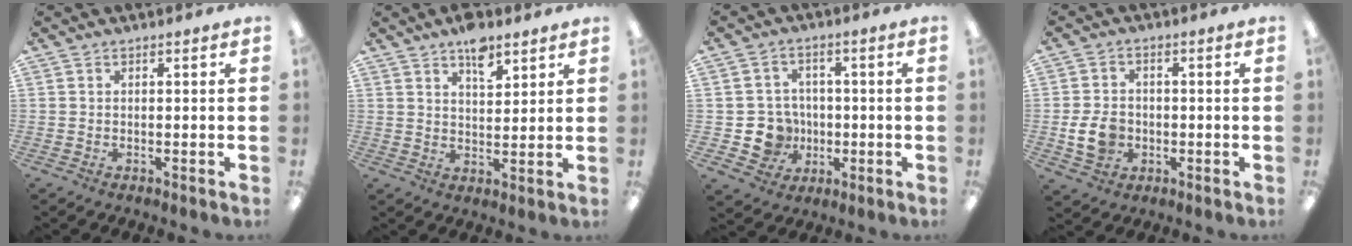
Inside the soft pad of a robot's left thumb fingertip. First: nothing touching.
{"total": 7.1, "force": [5.1, 3.3, 3.8], "torque": [-0.050, -0.028, 0.086]}
{"total": 8.2, "force": [-1.7, 7.7, 2.2], "torque": [-0.057, 0.013, -0.023]}
{"total": 7.4, "force": [-1.5, 5.8, 4.3], "torque": [-0.078, 0.006, -0.026]}